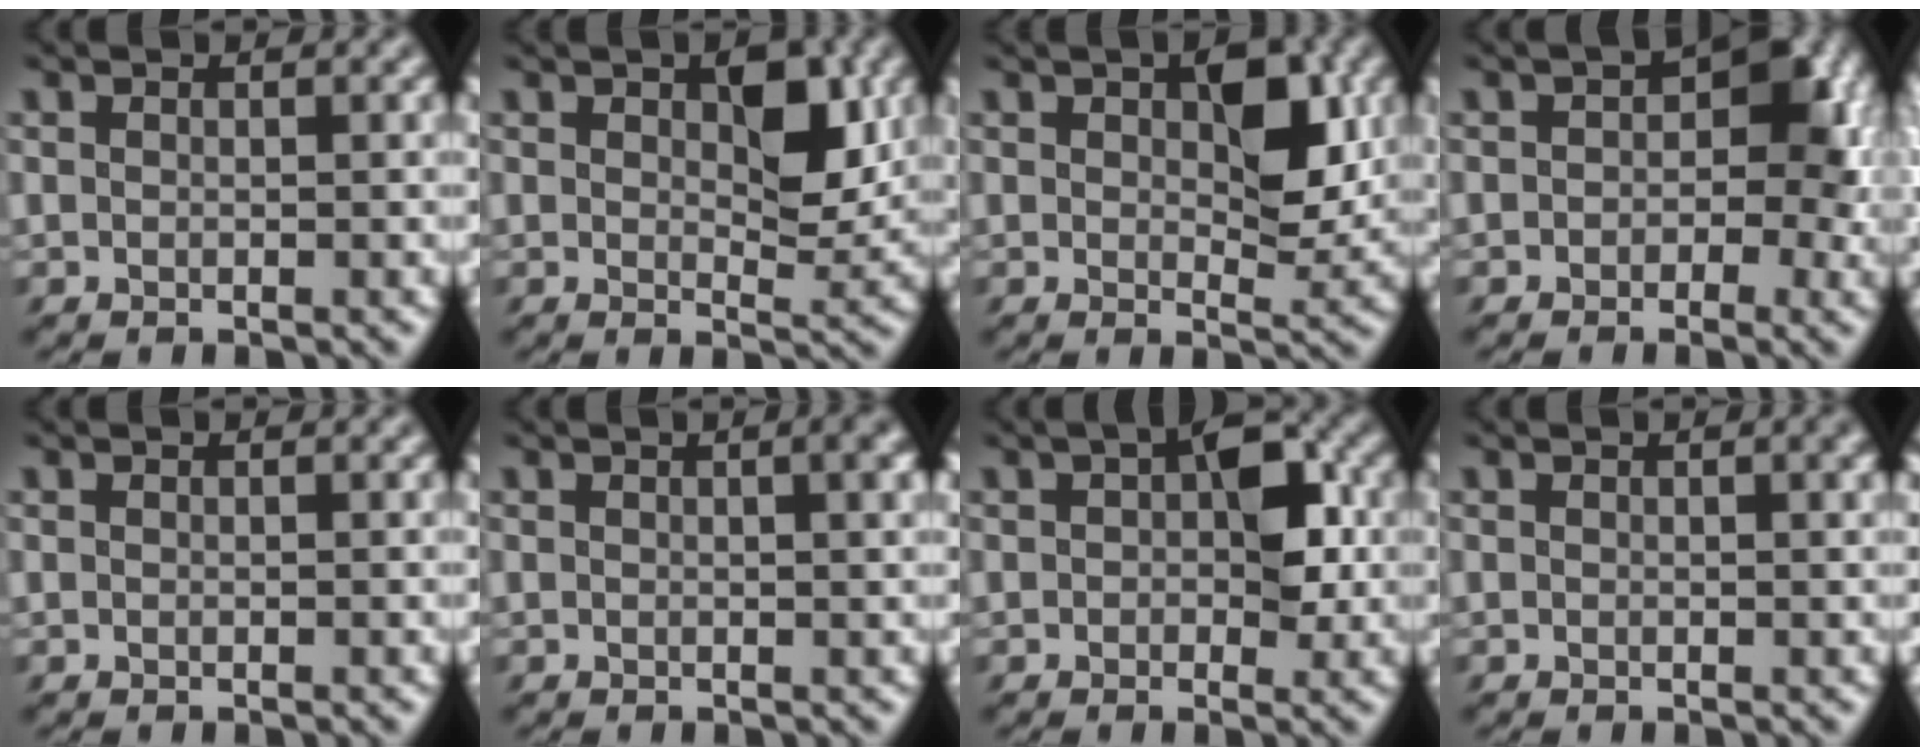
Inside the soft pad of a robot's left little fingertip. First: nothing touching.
{"total": 5.9, "force": [2.0, 3.2, 4.6], "torque": [-0.081, -0.007, 0.034]}
{"total": 6.4, "force": [1.9, 3.5, 5.0], "torque": [-0.087, -0.005, 0.034]}
{"total": 8.1, "force": [0.0, 5.3, 6.2], "torque": [-0.098, -0.010, -0.010]}
{"total": 0.0}
{"total": 4.2, "force": [1.5, 1.9, 3.5], "torque": [-0.058, 0.005, 0.031]}
{"total": 6.4, "force": [0.5, 3.6, 5.2], "torque": [-0.088, 0.005, 0.000]}
{"total": 2.4, "force": [0.9, 1.2, 1.8], "torque": [-0.034, 0.000, 0.018]}